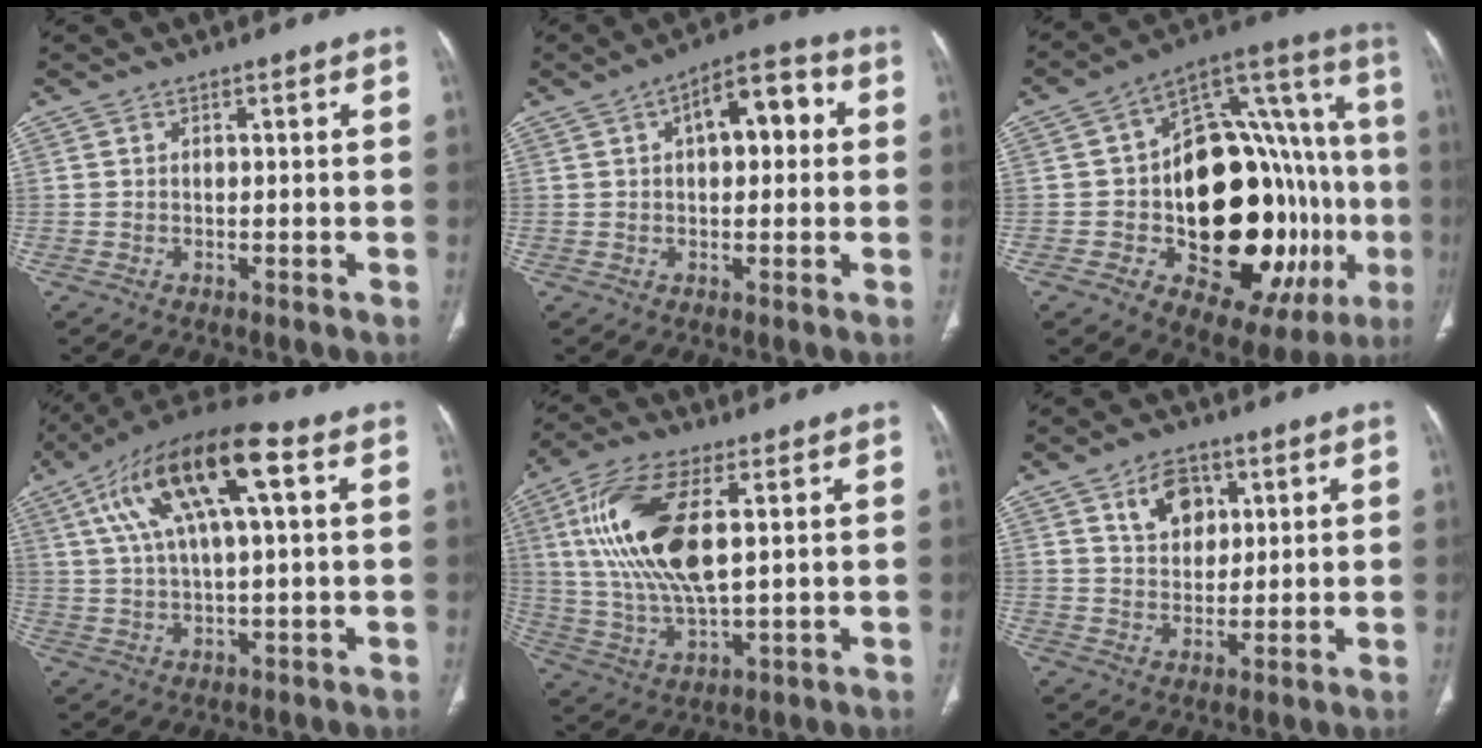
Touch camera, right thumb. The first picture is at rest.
{"total": 9.6, "force": [2.3, 4.8, 8.0], "torque": [-0.089, 0.027, 0.025]}
{"total": 36.1, "force": [-6.4, 18.7, 30.2], "torque": [-0.353, 0.039, -0.075]}
{"total": 18.7, "force": [6.3, 6.1, 16.5], "torque": [-0.305, 0.019, 0.104]}
{"total": 17.5, "force": [4.1, 7.0, 15.5], "torque": [-0.331, -0.011, 0.082]}
{"total": 7.5, "force": [3.4, 5.1, 4.3], "torque": [-0.045, -0.018, 0.060]}